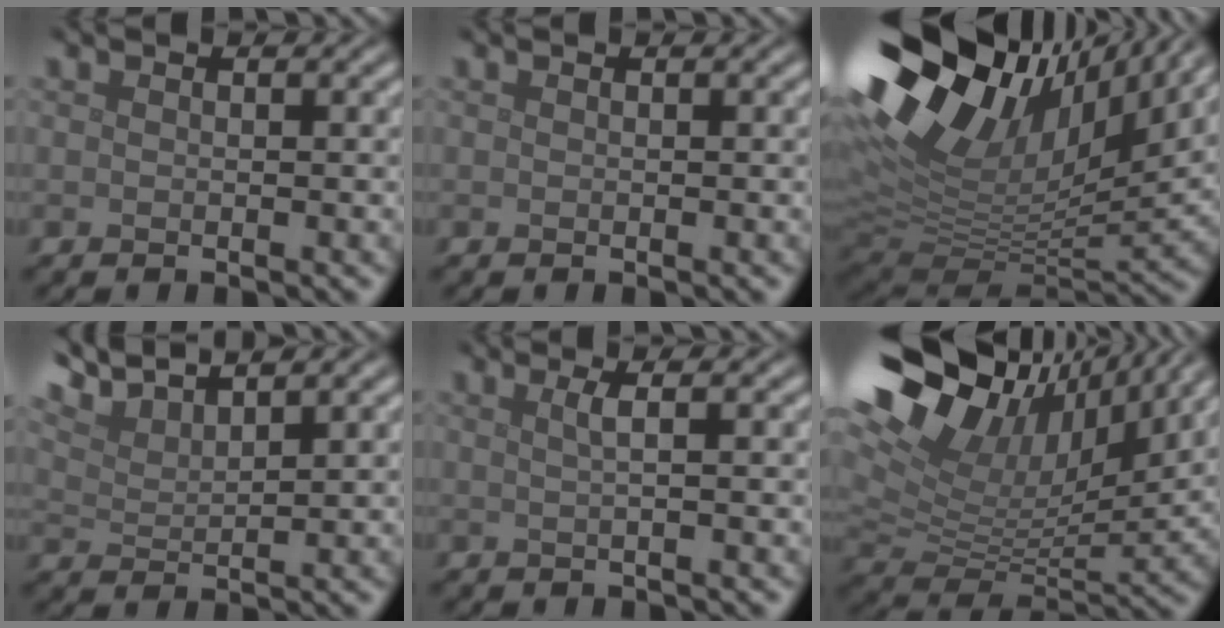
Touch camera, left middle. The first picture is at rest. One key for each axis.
{"total": 0.0}
{"total": 16.2, "fx": 7.8, "fy": 9.0, "fz": 11.0, "tx": -0.244, "ty": 0.030, "tz": 0.142}
{"total": 5.4, "fx": 4.9, "fy": 0.9, "fz": 2.1, "tx": -0.048, "ty": 0.013, "tz": 0.082}
{"total": 1.7, "fx": 0.4, "fy": 0.6, "fz": 1.6, "tx": -0.022, "ty": 0.005, "tz": -0.001}
{"total": 16.7, "fx": 8.5, "fy": 9.5, "fz": 10.8, "tx": -0.234, "ty": 0.038, "tz": 0.153}